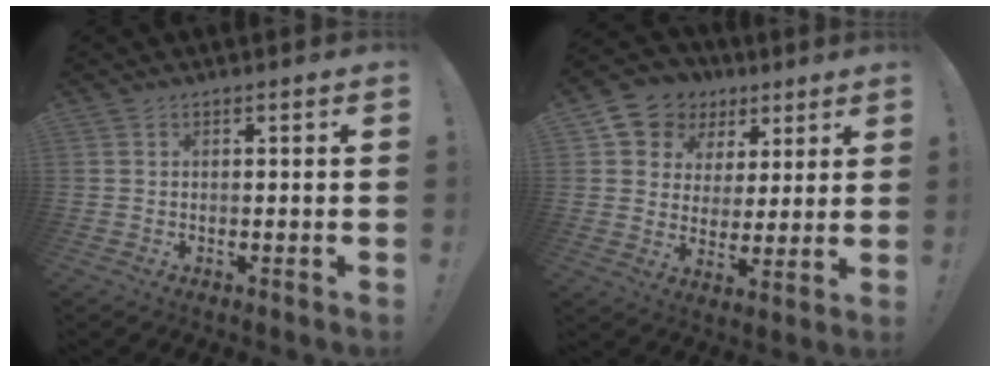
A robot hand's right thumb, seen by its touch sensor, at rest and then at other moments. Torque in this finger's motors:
{"motor_torque": [0.63, 2.25, 0.22, 0.18, 0.05]}